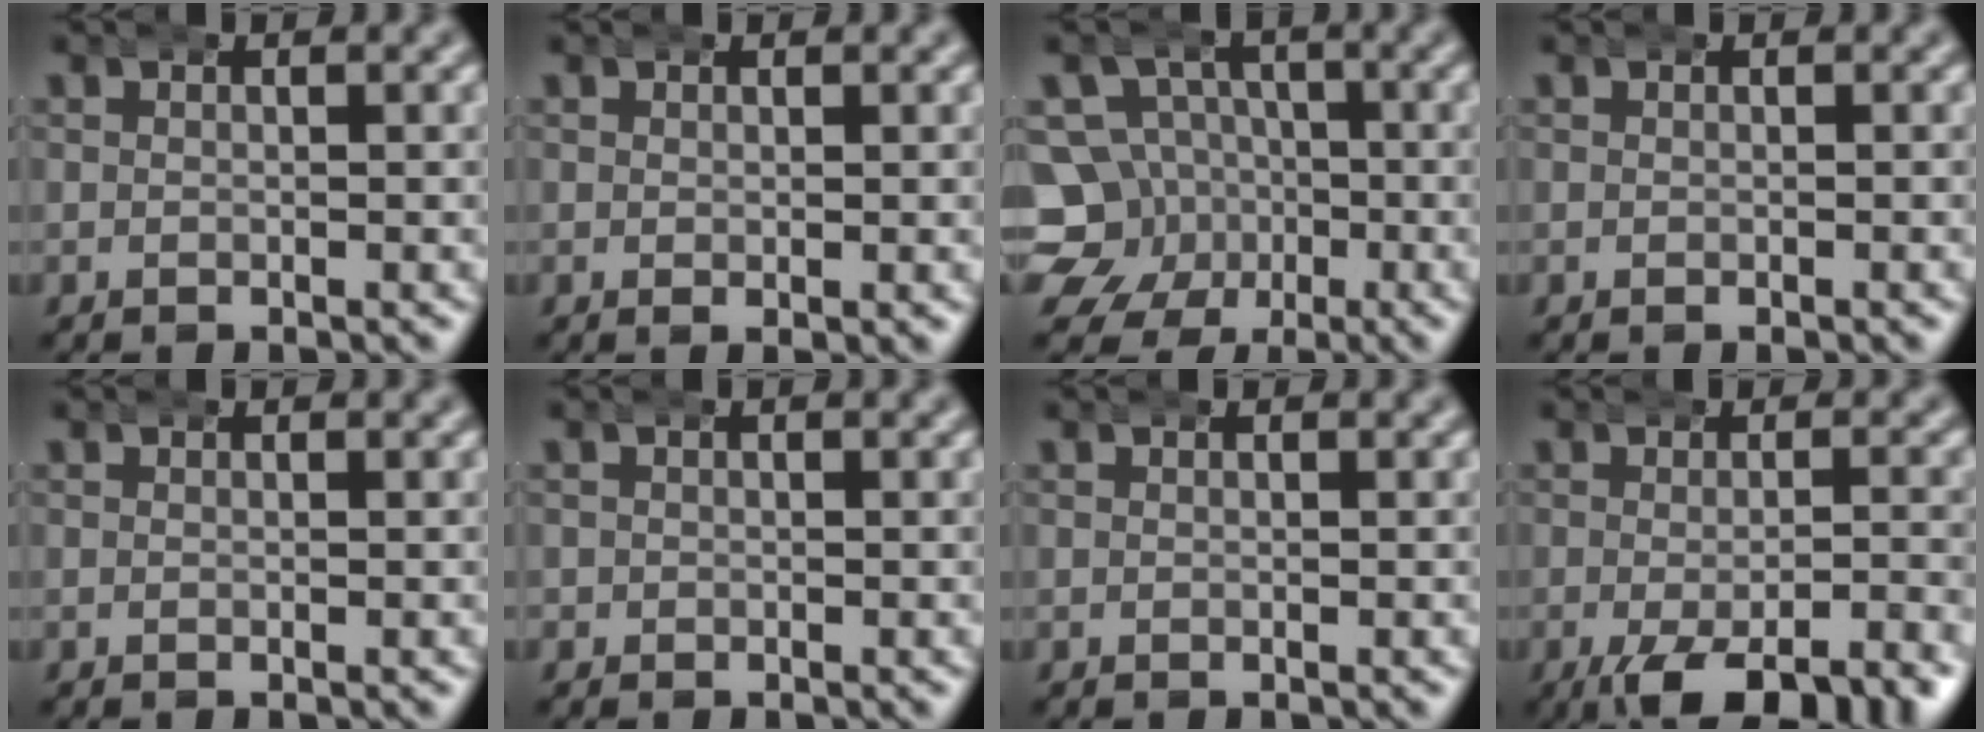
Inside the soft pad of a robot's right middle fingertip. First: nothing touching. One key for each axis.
{"total": 0.6, "fx": 0.4, "fy": 0.1, "fz": 0.5, "tx": 0.000, "ty": 0.003, "tz": 0.005}
{"total": 14.1, "fx": -2.0, "fy": 13.3, "fz": 4.3, "tx": -0.102, "ty": -0.051, "tz": -0.044}
{"total": 0.0}
{"total": 0.0}
{"total": 0.7, "fx": -0.3, "fy": 0.6, "fz": -0.3, "tx": 0.012, "ty": -0.001, "tz": -0.008}
{"total": 0.0}
{"total": 8.2, "fx": -5.3, "fy": 3.3, "fz": 5.4, "tx": -0.083, "ty": -0.022, "tz": -0.069}